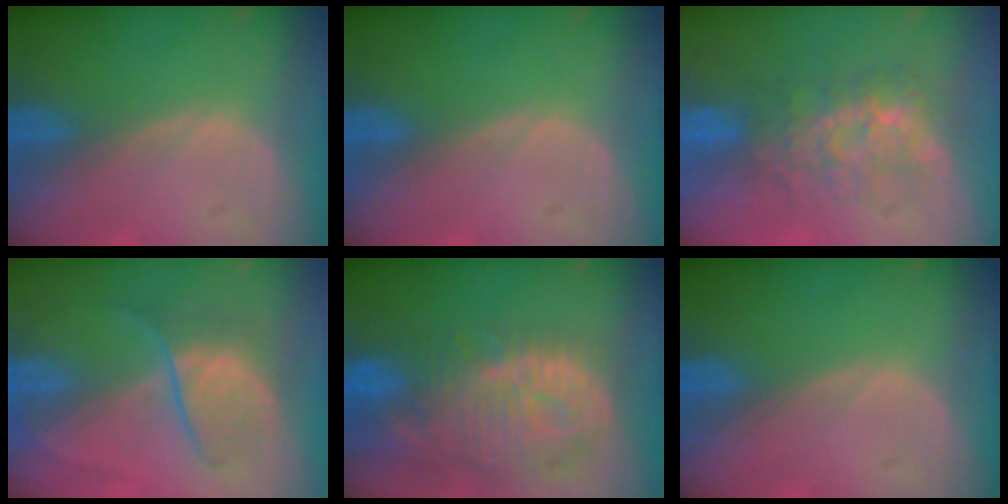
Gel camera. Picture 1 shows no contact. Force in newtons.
{"total": 0.0}
{"total": 7.6, "press": 7.1, "slide": 2.8}
{"total": 6.3, "press": 6.3, "slide": 0.7}
{"total": 12.8, "press": 11.4, "slide": 5.9}
{"total": 0.0}